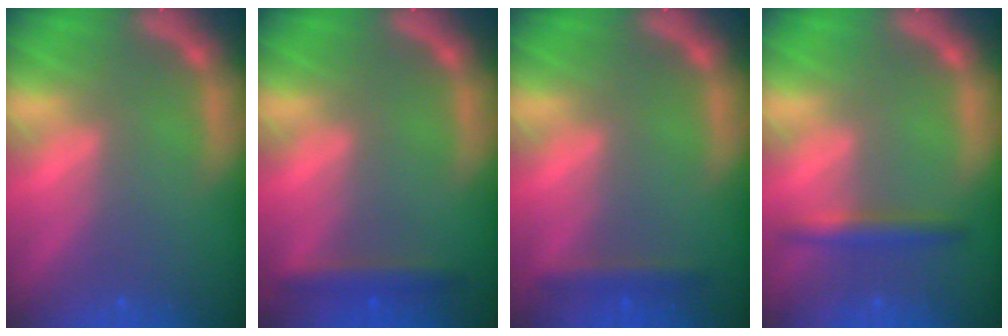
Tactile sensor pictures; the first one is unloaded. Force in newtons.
{"total": 2.4}
{"total": 1.9}
{"total": 2.4}